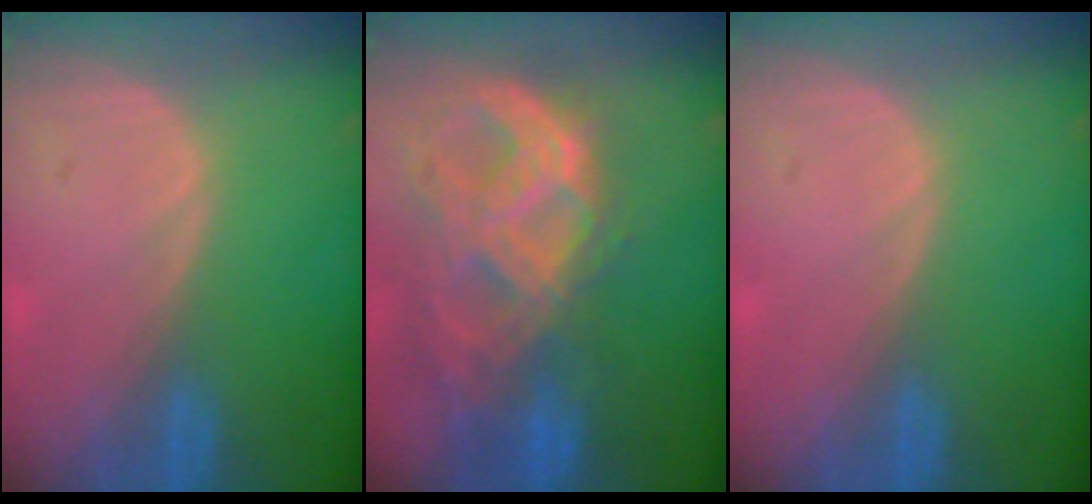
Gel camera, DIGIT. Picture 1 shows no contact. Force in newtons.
{"total": 11.4, "press": 9.7, "slide": 6.1}
{"total": 0.0}